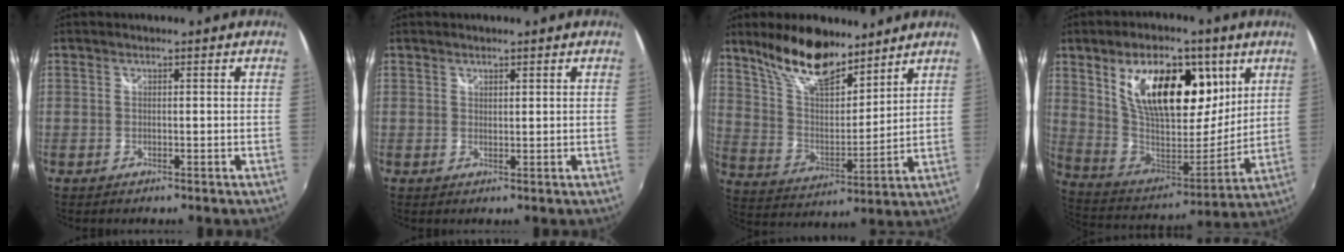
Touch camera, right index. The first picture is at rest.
{"total": 0.9, "force": [0.8, 0.4, 0.2], "torque": [-0.001, 0.000, 0.014]}
{"total": 15.8, "force": [11.9, 5.9, 8.6], "torque": [-0.166, 0.013, 0.224]}
{"total": 23.6, "force": [9.4, 12.0, 18.1], "torque": [-0.320, 0.014, 0.174]}